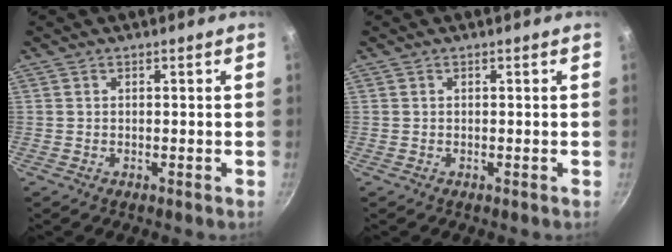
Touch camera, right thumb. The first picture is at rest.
{"total": 0.0}